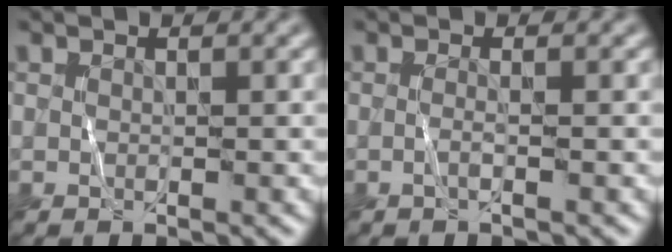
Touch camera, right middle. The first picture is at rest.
{"total": 0.9, "force": [-0.2, 0.3, 0.9], "torque": [-0.013, 0.001, -0.008]}